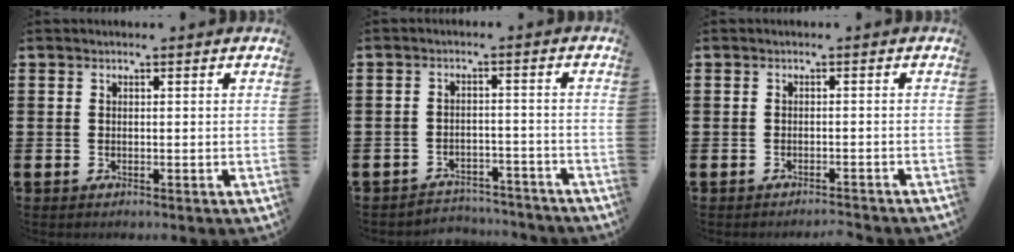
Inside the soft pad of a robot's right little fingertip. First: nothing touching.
{"total": 2.9, "force": [-2.9, 0.5, -0.2], "torque": [-0.005, 0.003, -0.062]}
{"total": 1.2, "force": [-1.2, -0.2, 0.1], "torque": [-0.001, 0.002, -0.024]}